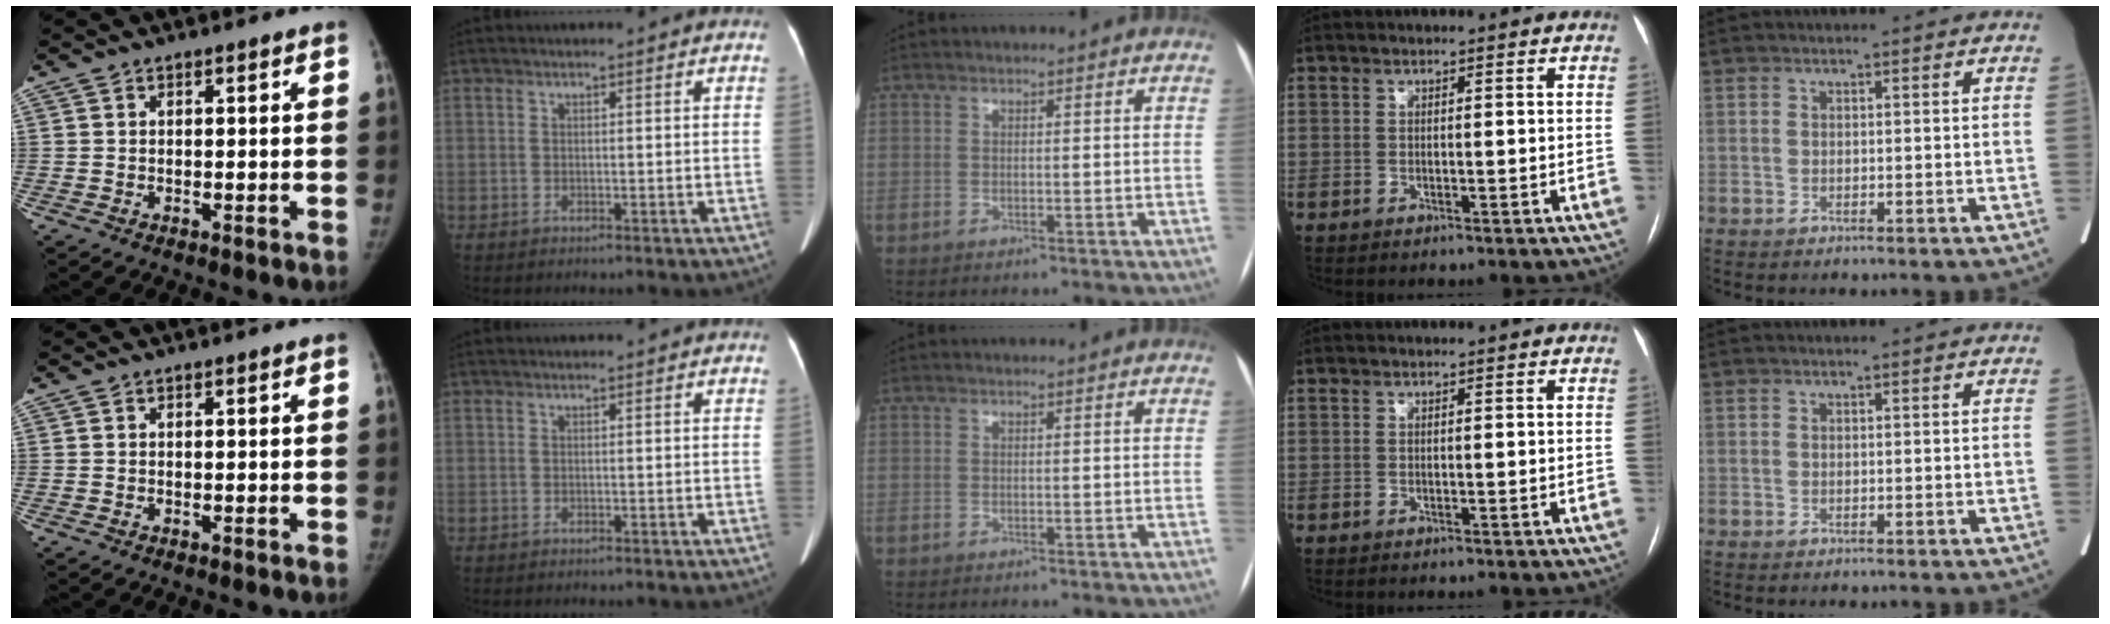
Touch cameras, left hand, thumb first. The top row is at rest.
{}